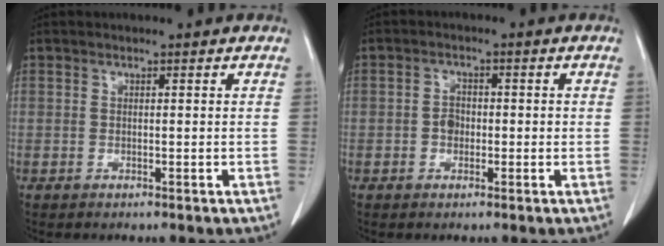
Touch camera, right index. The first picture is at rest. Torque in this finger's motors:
{"motor_torque": [0.45, -0.23, 0.08, 0.04]}